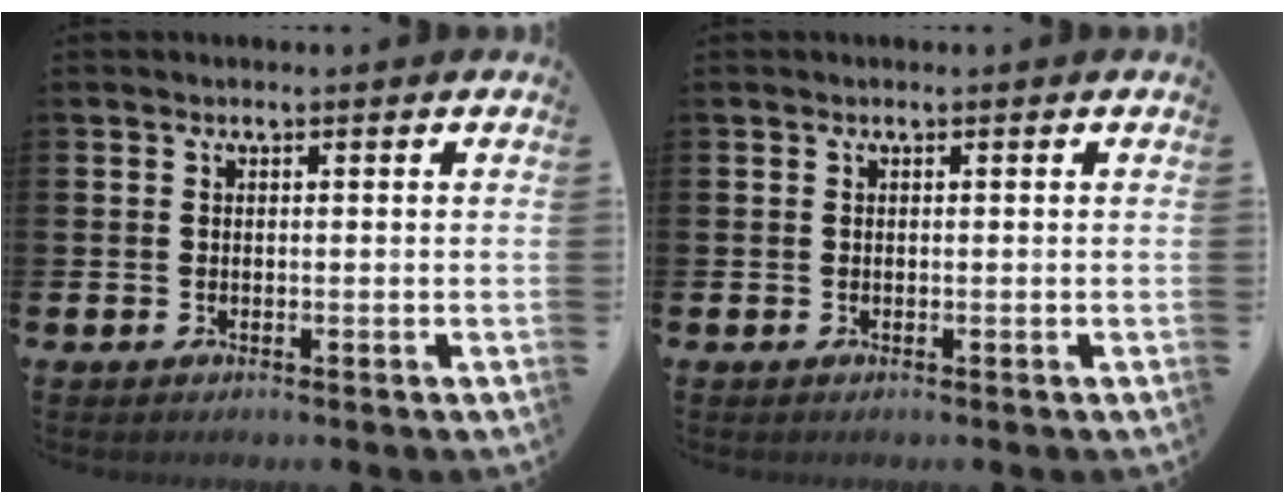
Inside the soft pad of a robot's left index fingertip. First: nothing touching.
{"total": 0.0}